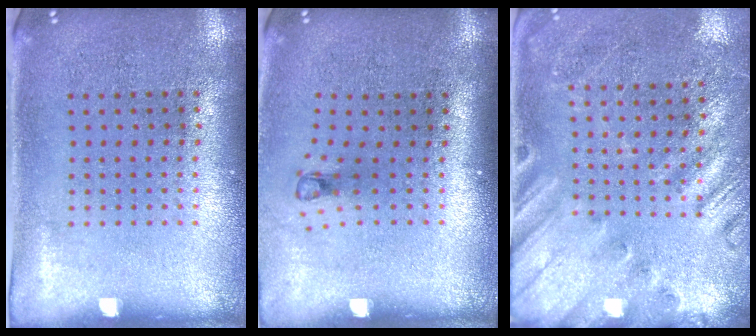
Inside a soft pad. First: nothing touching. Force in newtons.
{"total": 0.8, "press": 0.4, "slide": 0.7}
{"total": 2.2, "press": 2.0, "slide": 1.0}